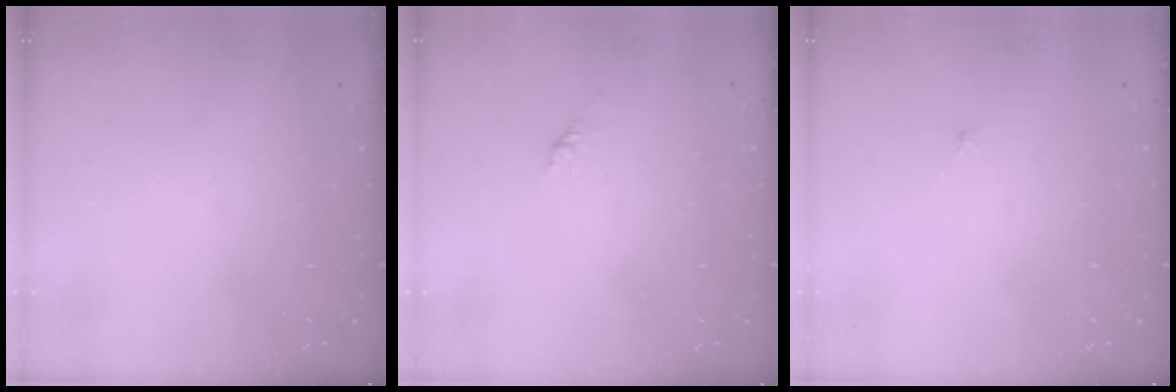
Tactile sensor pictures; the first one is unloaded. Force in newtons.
{"total": 1.5, "press": 1.4, "slide": 0.5}
{"total": 1.0, "press": 0.9, "slide": 0.3}